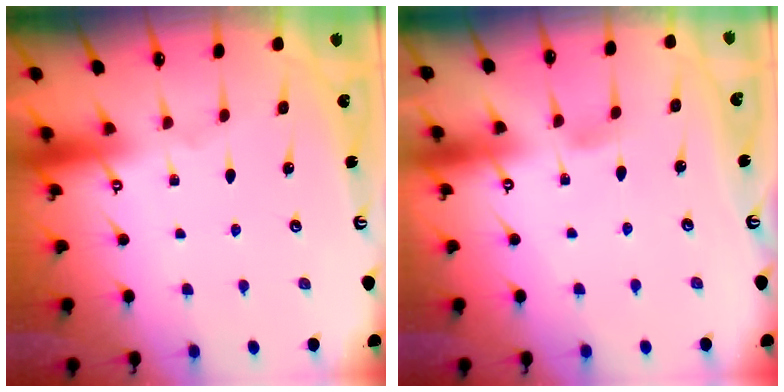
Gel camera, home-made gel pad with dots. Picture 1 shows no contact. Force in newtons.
{"total": 3.6, "press": 3.6, "slide": 0.4}